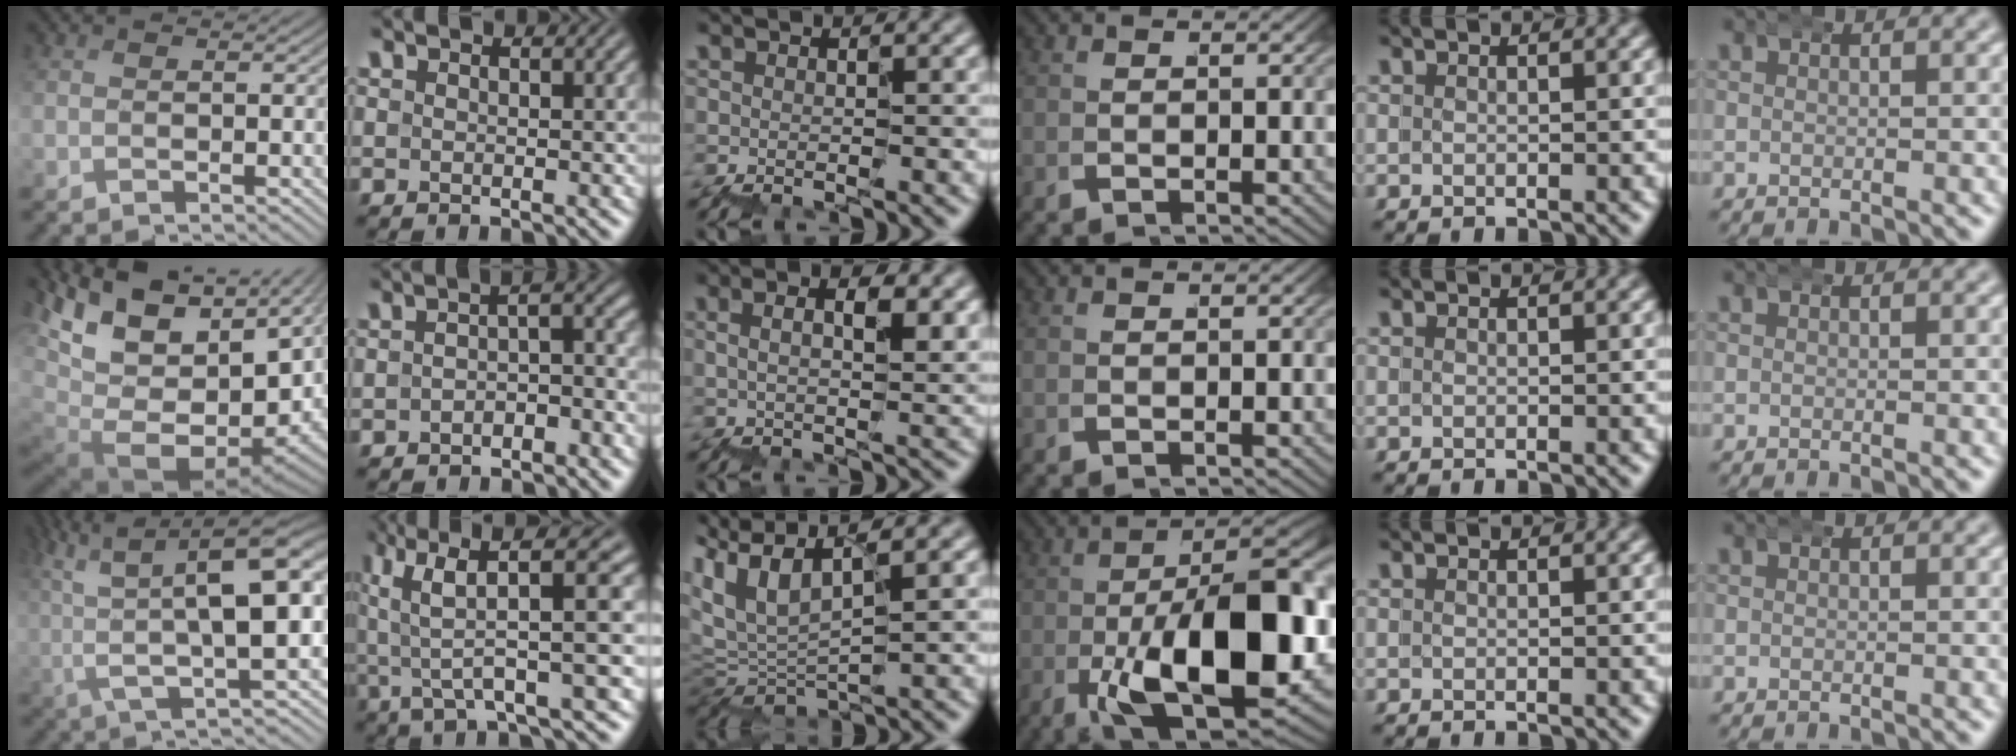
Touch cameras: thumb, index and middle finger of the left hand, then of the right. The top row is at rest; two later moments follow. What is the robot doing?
{"motion": "wrap", "object": "bubble wrap"}